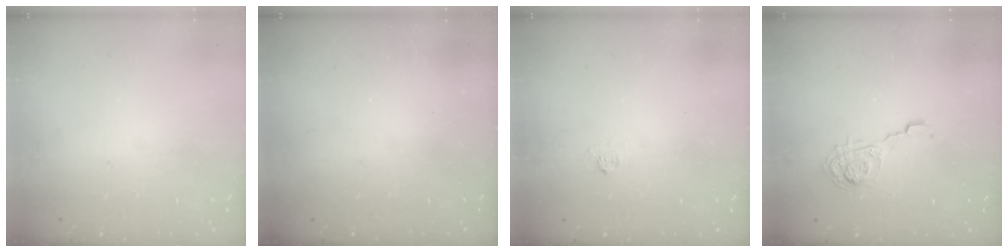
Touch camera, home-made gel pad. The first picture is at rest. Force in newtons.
{"total": 2.3, "press": 2.2, "slide": 0.7}
{"total": 2.7, "press": 2.5, "slide": 0.9}
{"total": 7.4, "press": 7.4, "slide": 0.3}